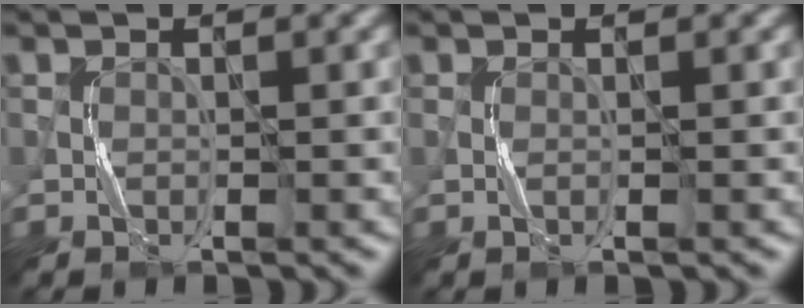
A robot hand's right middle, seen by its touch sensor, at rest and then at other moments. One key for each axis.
{"total": 0.5, "fx": 0.1, "fy": 0.1, "fz": 0.5, "tx": -0.012, "ty": 0.000, "tz": -0.003}